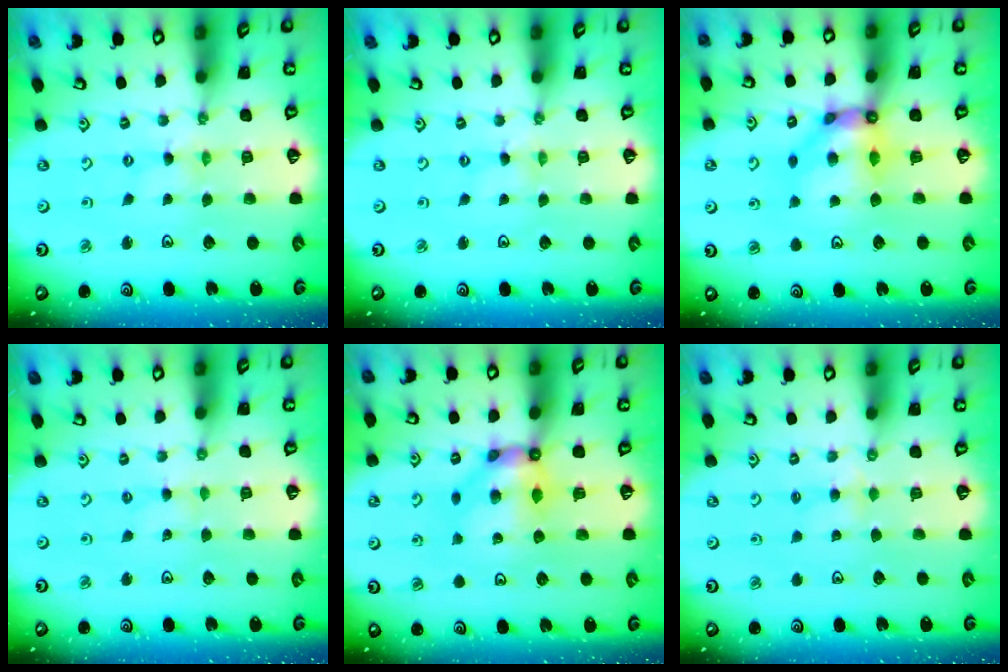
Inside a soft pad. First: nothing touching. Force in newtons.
{"total": 0.0}
{"total": 9.6, "press": 9.6, "slide": 0.7}
{"total": 1.2, "press": 1.2, "slide": 0.2}
{"total": 8.5, "press": 8.5, "slide": 0.4}
{"total": 2.4, "press": 2.4, "slide": 0.4}